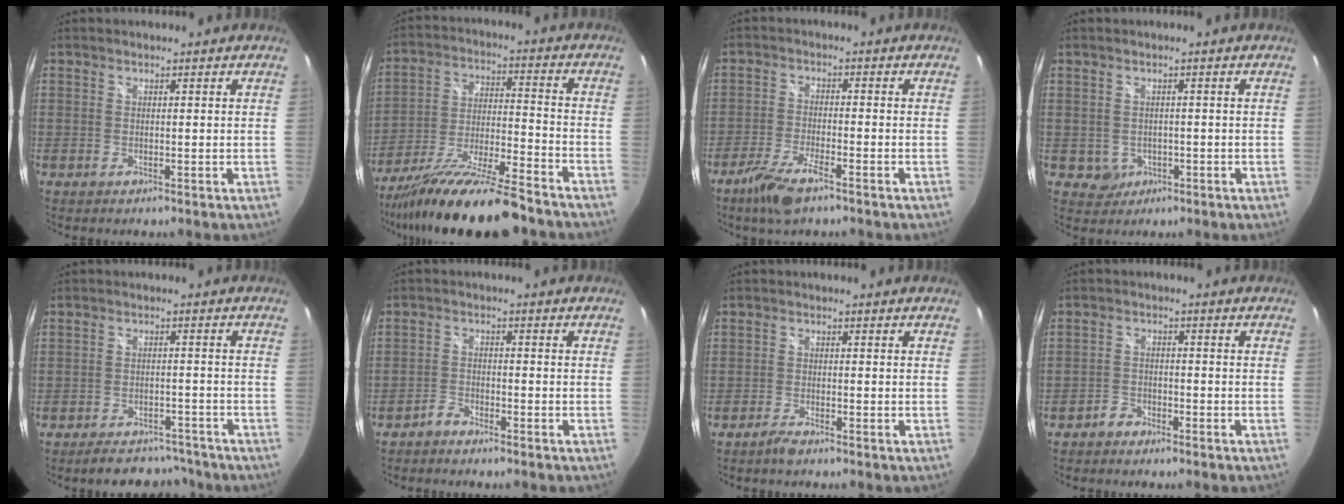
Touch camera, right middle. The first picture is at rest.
{"total": 20.3, "force": [-16.7, 1.7, 11.4], "torque": [-0.221, -0.049, -0.278]}
{"total": 7.3, "force": [-5.1, 1.5, 5.0], "torque": [-0.121, -0.014, -0.100]}
{"total": 3.1, "force": [-0.7, 2.9, 0.7], "torque": [-0.020, 0.002, 0.001]}
{"total": 9.1, "force": [-7.9, 3.6, 2.4], "torque": [-0.055, 0.009, -0.100]}
{"total": 2.5, "force": [-2.3, 0.7, 0.6], "torque": [-0.026, 0.002, -0.046]}
{"total": 2.2, "force": [-1.9, 0.2, 1.1], "torque": [-0.033, -0.004, -0.039]}
{"total": 2.7, "force": [-2.4, 1.2, 0.4], "torque": [-0.018, 0.003, -0.044]}